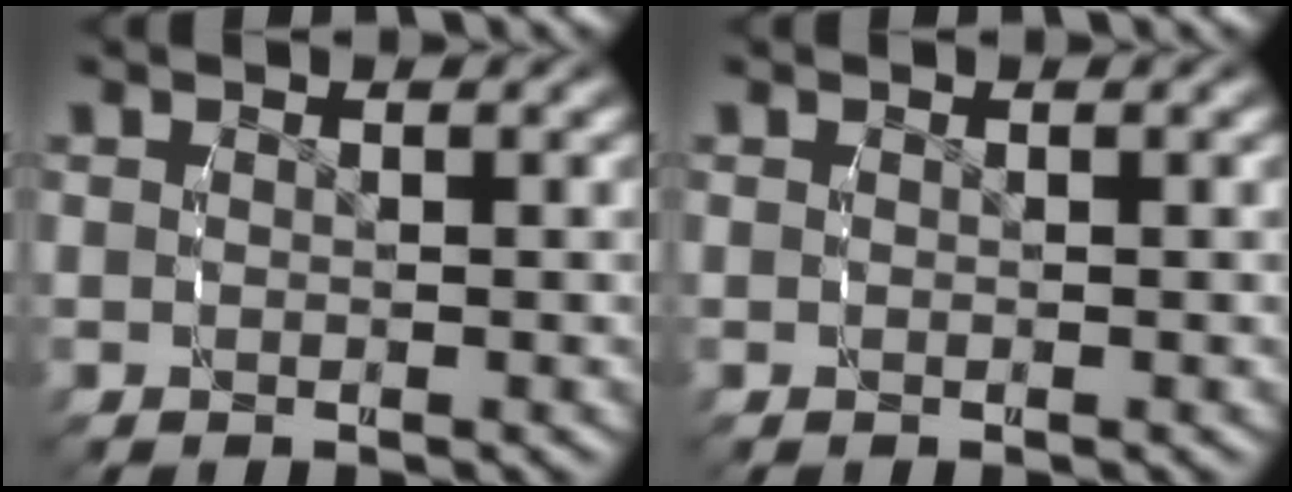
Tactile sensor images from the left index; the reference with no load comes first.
{"total": 0.0}